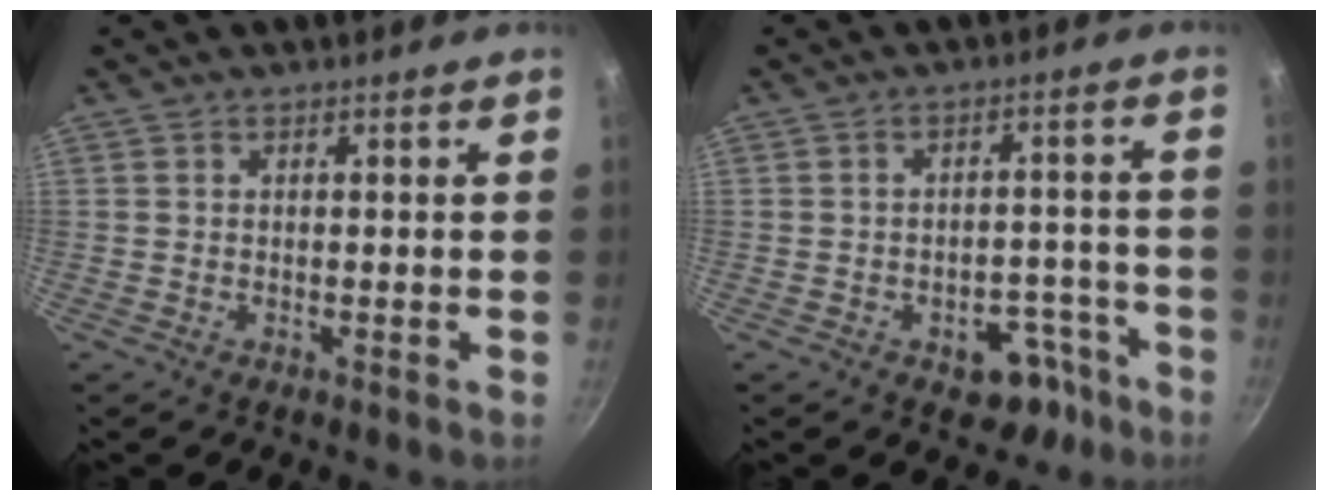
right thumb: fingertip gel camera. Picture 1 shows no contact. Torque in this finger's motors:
{"motor_torque": [2.77, 2.24, 0.44, -0.96, -0.04]}